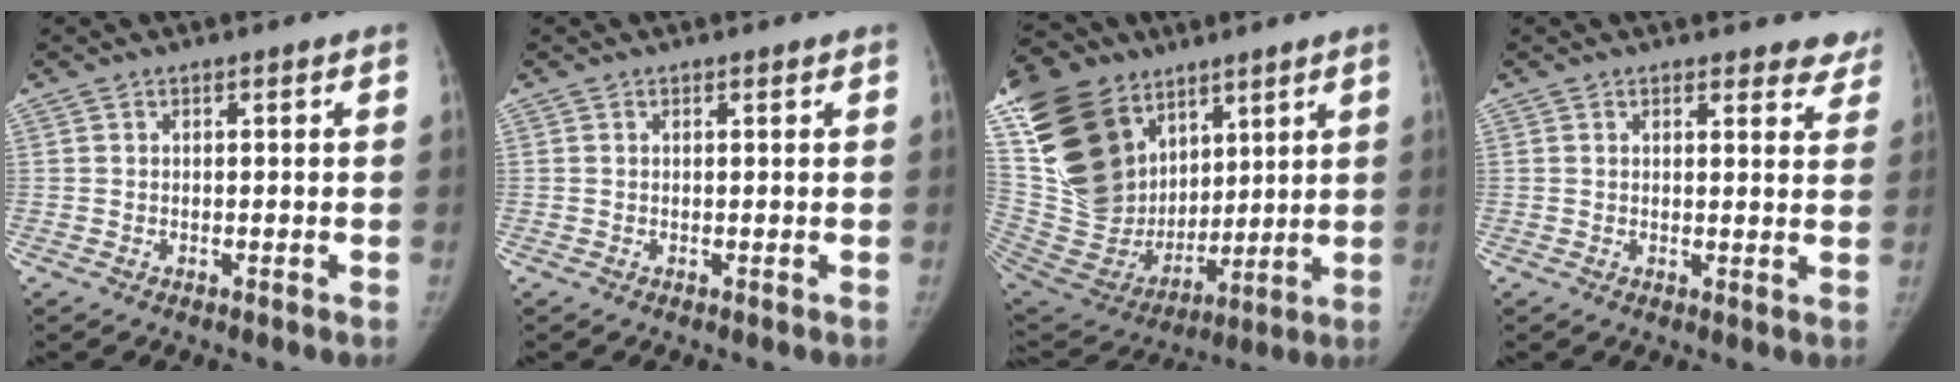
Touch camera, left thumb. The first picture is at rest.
{"total": 0.0}
{"total": 29.2, "force": [13.6, 20.2, 16.0], "torque": [-0.324, 0.002, 0.271]}
{"total": 5.8, "force": [5.3, 2.2, 1.0], "torque": [0.031, -0.026, 0.043]}